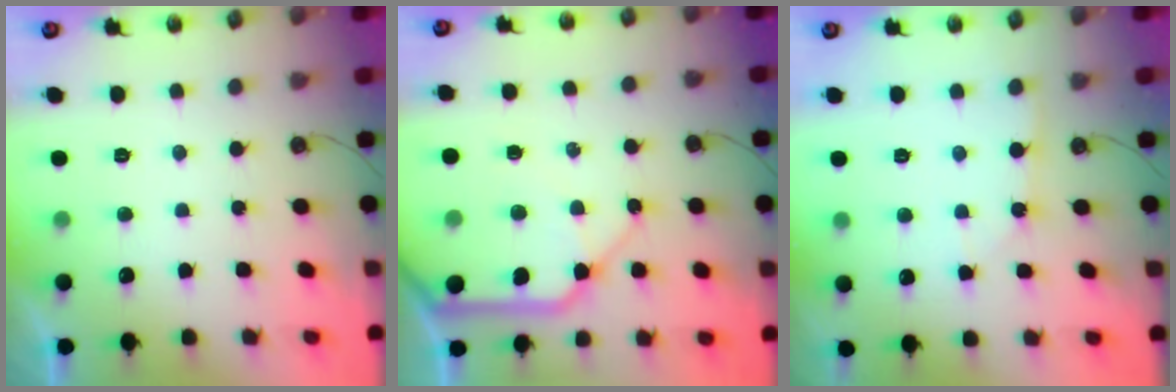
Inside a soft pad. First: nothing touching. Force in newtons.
{"total": 16.8, "press": 16.6, "slide": 2.4}
{"total": 3.4, "press": 3.3, "slide": 0.4}